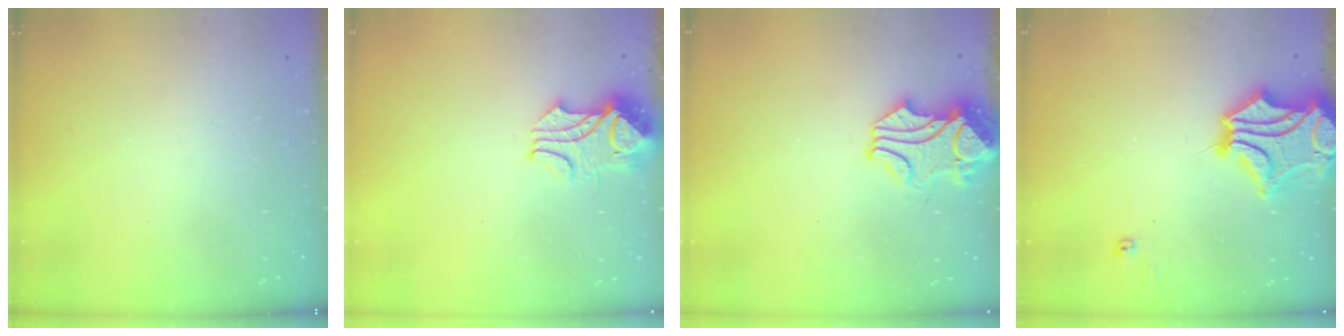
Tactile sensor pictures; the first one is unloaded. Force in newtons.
{"total": 2.4, "press": 2.2, "slide": 1.0}
{"total": 2.1, "press": 1.9, "slide": 0.9}
{"total": 8.1, "press": 7.6, "slide": 2.7}